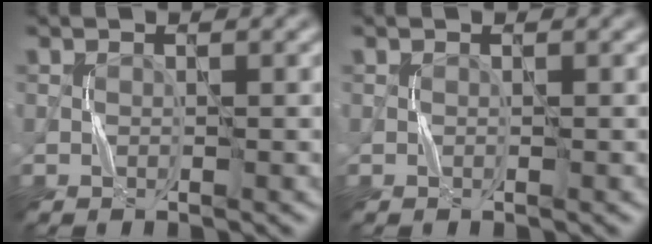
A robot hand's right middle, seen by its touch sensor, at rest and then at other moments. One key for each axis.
{"total": 0.0}